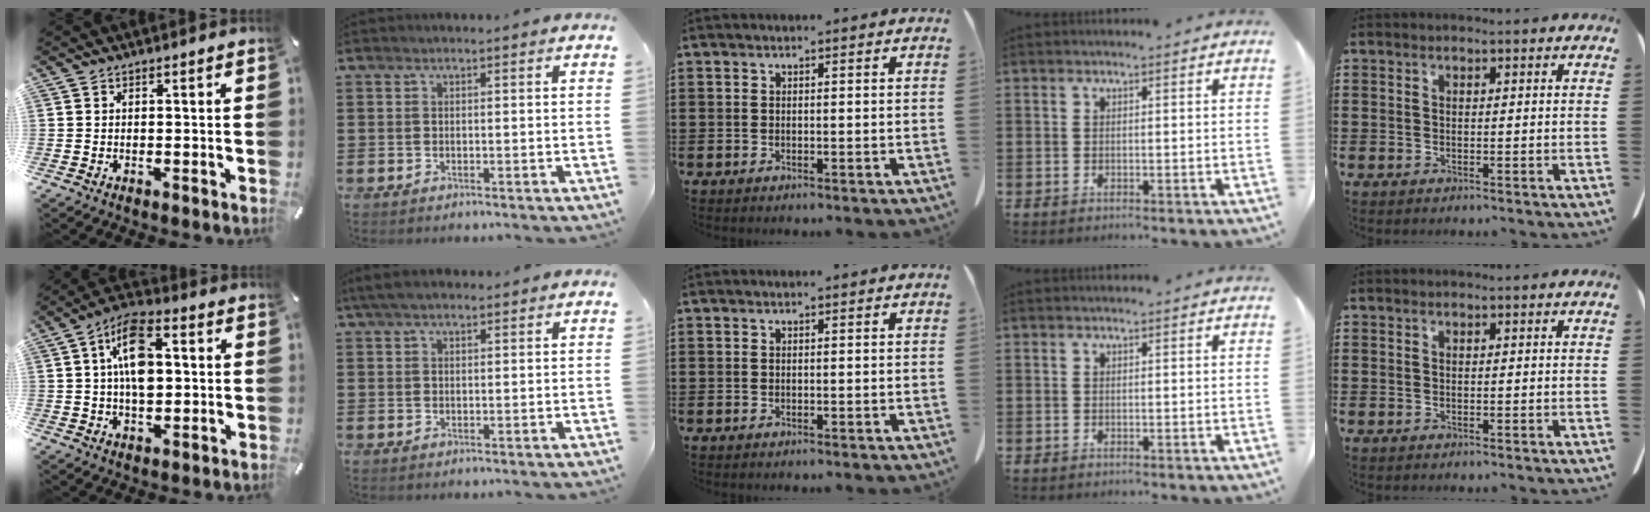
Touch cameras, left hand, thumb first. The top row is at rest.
{"thumb": {"total": 11.1, "force": [1.5, 6.5, 8.9], "torque": [-0.164, 0.009, 0.026]}, "index": {"total": 2.8, "force": [1.9, 1.1, 1.8], "torque": [-0.040, 0.008, 0.035]}}